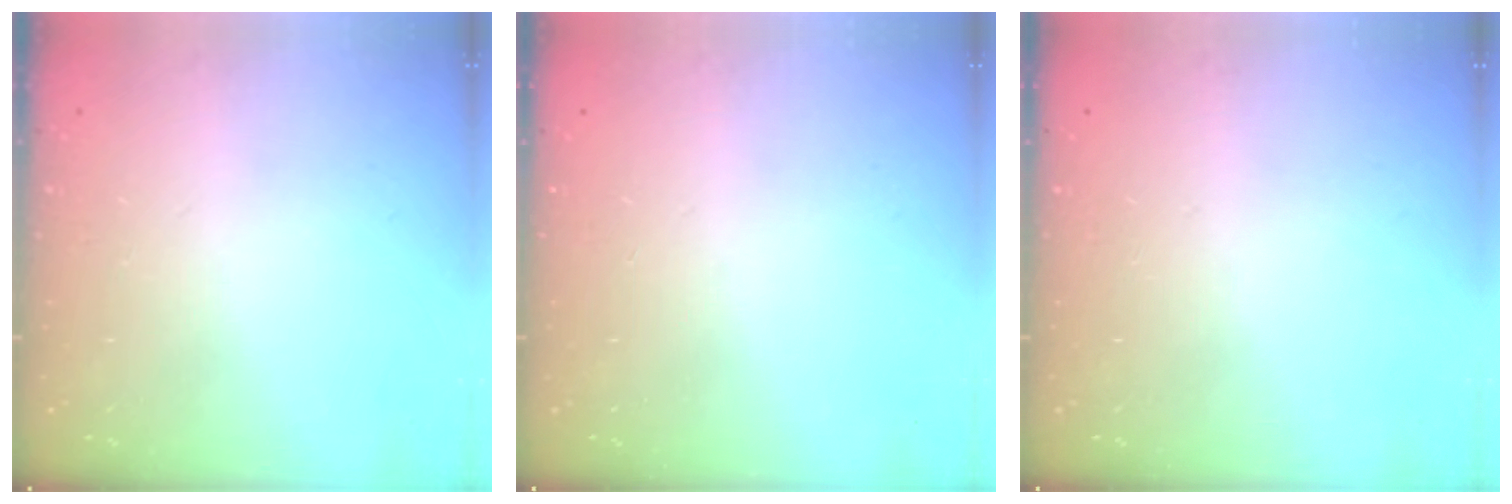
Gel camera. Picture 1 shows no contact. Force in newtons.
{"total": 0.0}
{"total": 0.0}